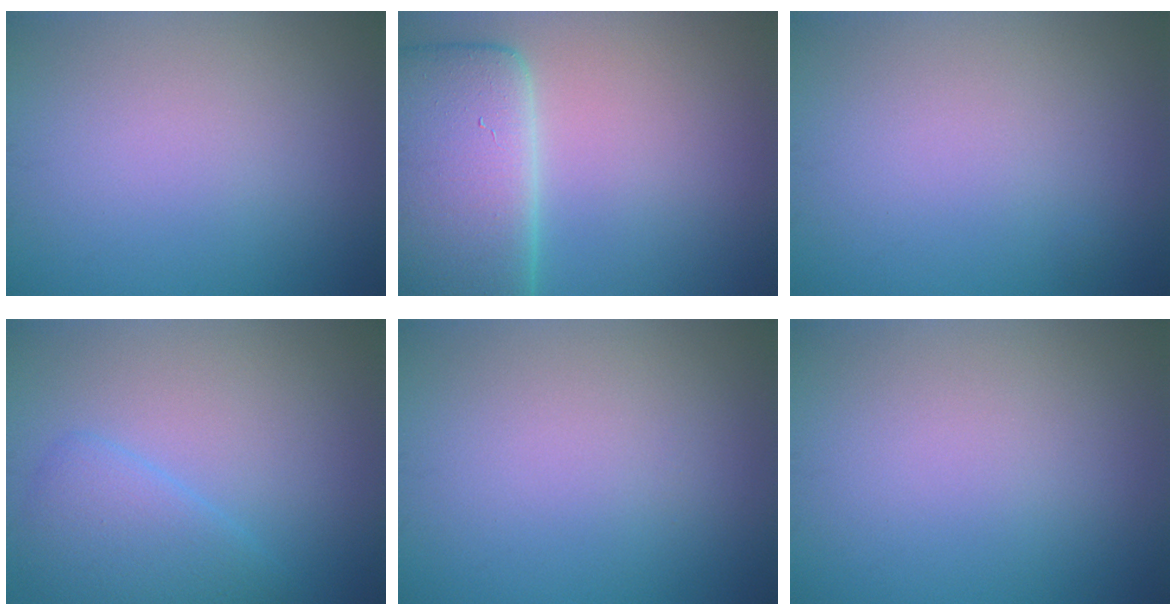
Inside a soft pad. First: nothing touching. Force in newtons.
{"total": 12.4, "press": 12.3, "slide": 1.2}
{"total": 0.0}
{"total": 3.3, "press": 3.3, "slide": 0.2}
{"total": 0.0}
{"total": 0.0}